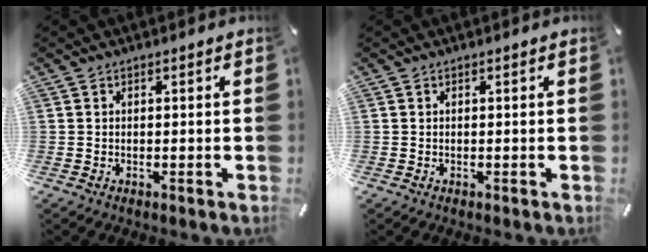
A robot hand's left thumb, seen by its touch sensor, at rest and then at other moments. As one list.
[{"total": 0.0}]